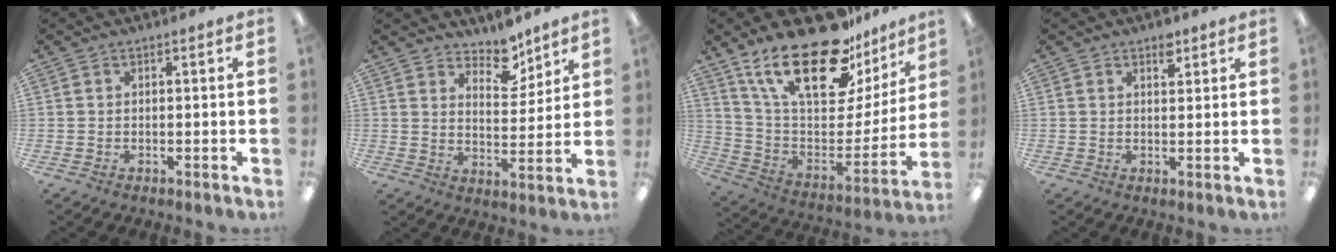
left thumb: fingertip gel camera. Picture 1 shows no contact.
{"total": 8.1, "force": [6.9, 3.5, 2.4], "torque": [-0.021, -0.051, 0.123]}
{"total": 26.4, "force": [18.7, 10.5, 15.4], "torque": [-0.272, -0.121, 0.325]}
{"total": 3.2, "force": [2.2, 1.5, 1.7], "torque": [-0.004, -0.013, 0.033]}